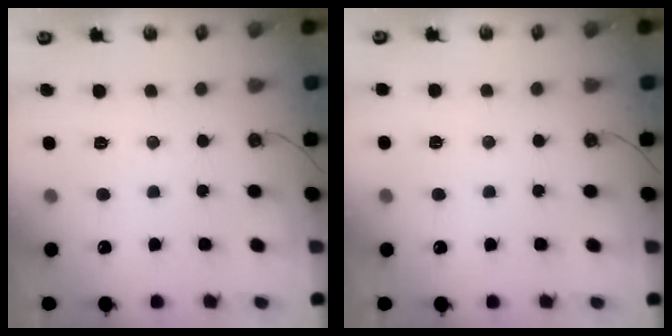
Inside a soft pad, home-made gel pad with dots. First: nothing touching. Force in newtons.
{"total": 2.7, "press": 2.5, "slide": 0.9}